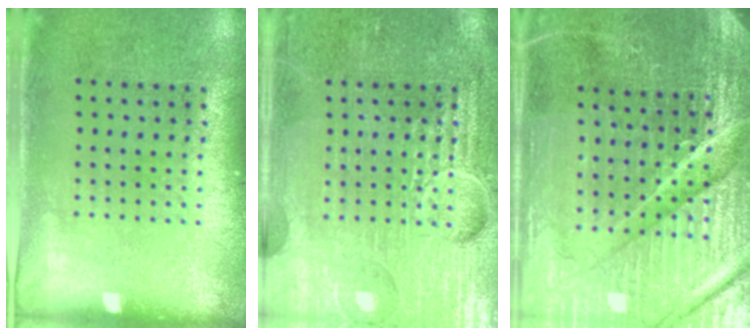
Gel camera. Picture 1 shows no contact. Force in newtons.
{"total": 7.2, "press": 7.2, "slide": 0.9}
{"total": 5.9, "press": 5.3, "slide": 2.5}